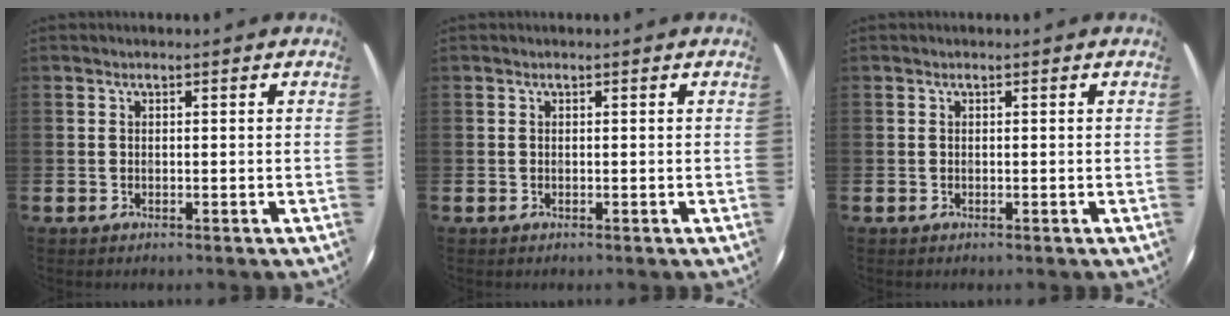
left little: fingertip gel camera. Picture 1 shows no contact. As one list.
[{"total": 0.0}, {"total": 0.0}]